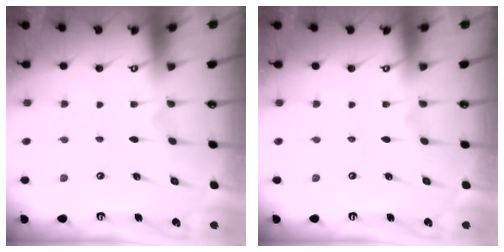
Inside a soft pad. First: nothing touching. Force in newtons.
{"total": 0.0}